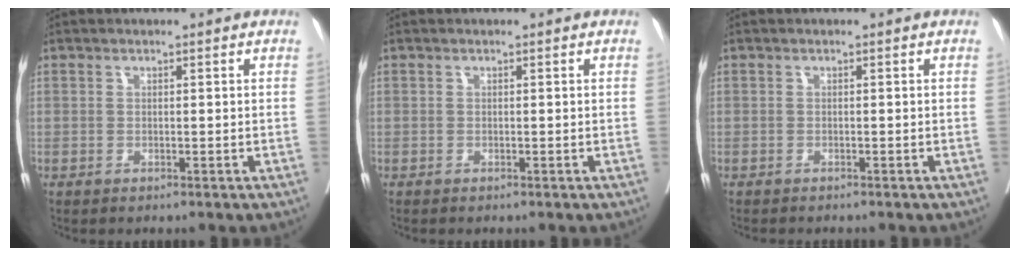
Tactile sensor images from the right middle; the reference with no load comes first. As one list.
[{"total": 0.0}, {"total": 1.9, "force": [-1.8, 0.2, 0.6], "torque": [-0.017, -0.006, -0.023]}]